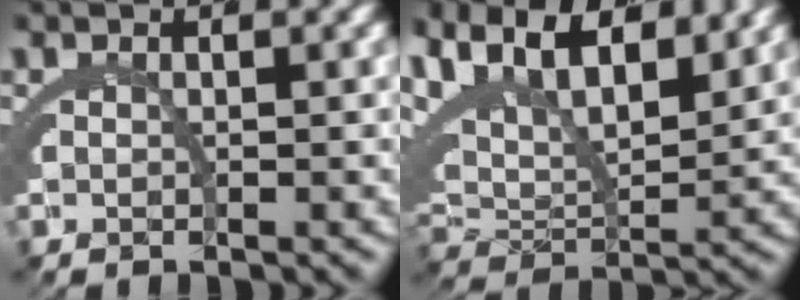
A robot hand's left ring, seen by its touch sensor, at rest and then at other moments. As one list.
[{"total": 12.4, "force": [4.7, 8.2, 7.9], "torque": [-0.165, 0.001, 0.071]}]